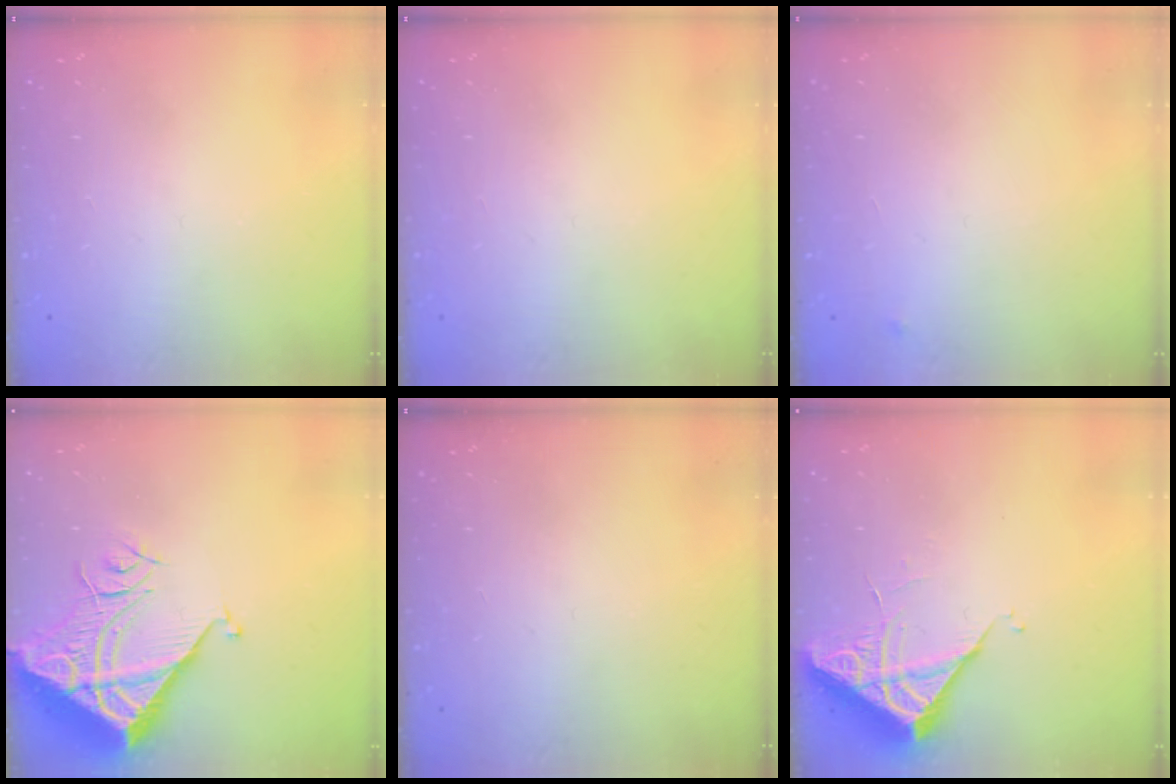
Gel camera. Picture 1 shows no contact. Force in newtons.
{"total": 0.0}
{"total": 2.5, "press": 2.4, "slide": 0.4}
{"total": 10.3, "press": 10.3, "slide": 1.3}
{"total": 0.0}
{"total": 5.8, "press": 5.8, "slide": 0.2}